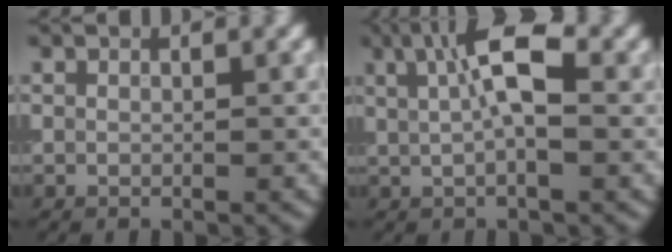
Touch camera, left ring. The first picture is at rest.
{"total": 5.1, "force": [1.3, 1.5, 4.6], "torque": [-0.078, 0.007, 0.015]}